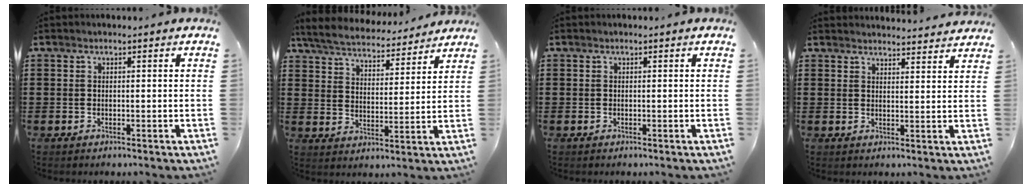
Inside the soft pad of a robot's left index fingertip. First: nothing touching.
{"total": 5.4, "force": [5.3, 0.5, 1.1], "torque": [-0.049, -0.034, 0.089]}
{"total": 0.0}
{"total": 2.9, "force": [2.9, -0.1, 0.0], "torque": [-0.001, -0.018, 0.053]}